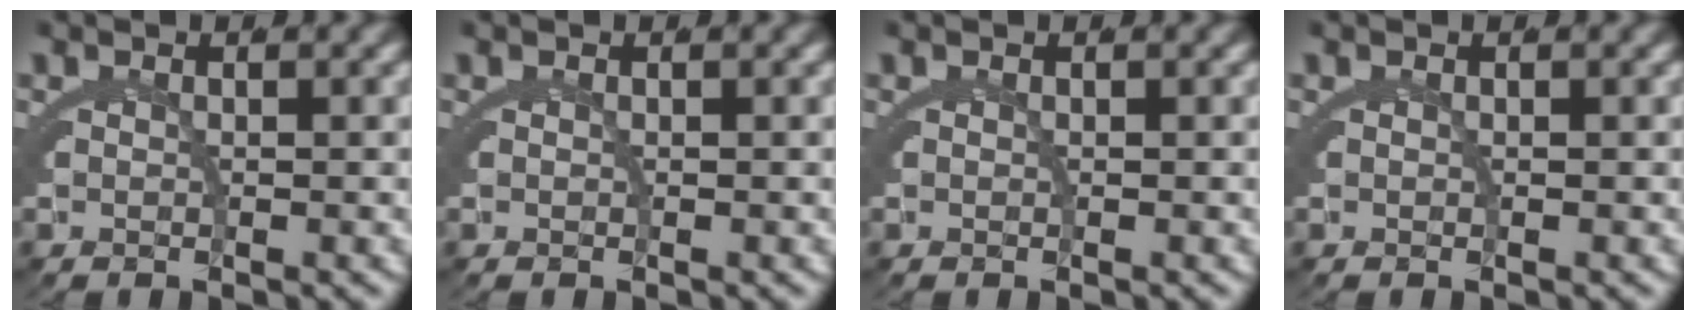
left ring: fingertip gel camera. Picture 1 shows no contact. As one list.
[{"total": 0.0}, {"total": 0.0}, {"total": 0.0}]